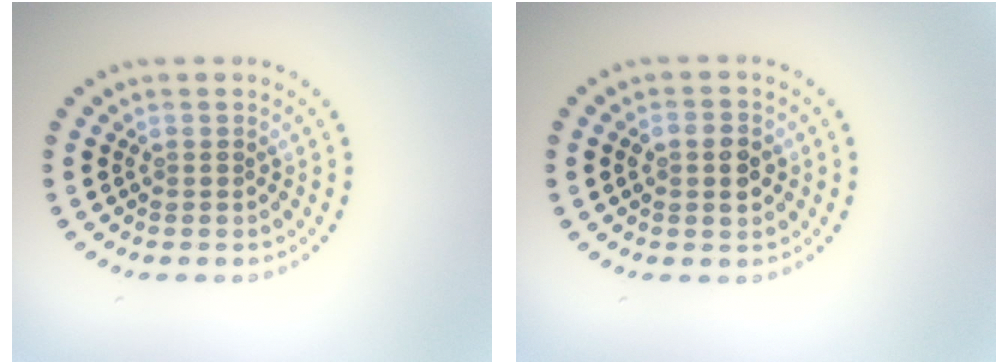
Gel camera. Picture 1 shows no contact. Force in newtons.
{"total": 3.1, "press": 3.1, "slide": 0.2}